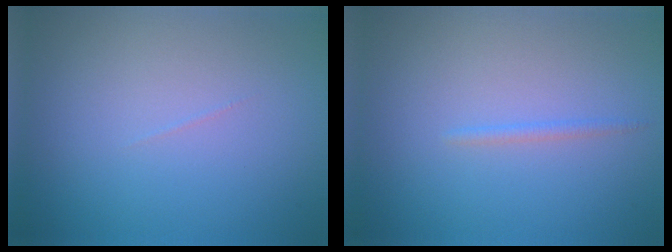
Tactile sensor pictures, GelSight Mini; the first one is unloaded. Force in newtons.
{"total": 0.7, "press": 0.7, "slide": 0.1}